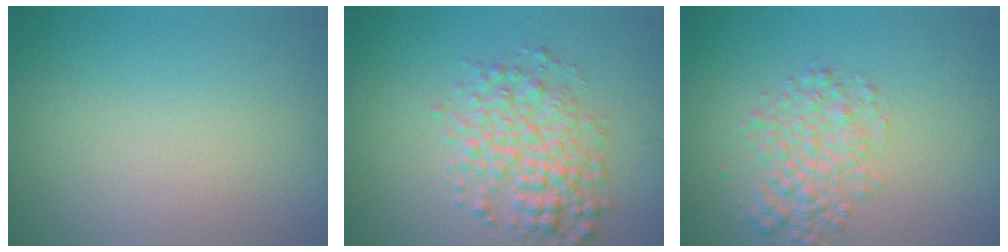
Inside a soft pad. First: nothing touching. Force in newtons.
{"total": 4.4, "press": 4.4, "slide": 0.1}
{"total": 3.4, "press": 3.4, "slide": 0.1}